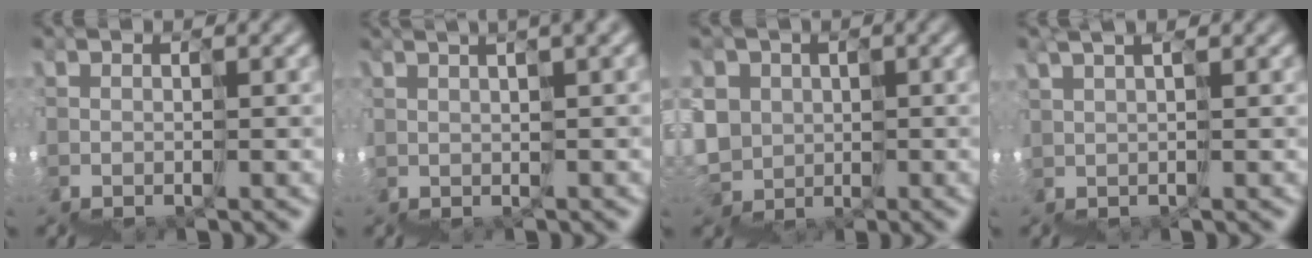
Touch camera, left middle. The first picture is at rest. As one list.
[{"total": 6.0, "force": [3.8, 1.6, 4.4], "torque": [-0.043, 0.046, 0.073]}, {"total": 3.6, "force": [0.9, 2.9, -1.9], "torque": [0.009, 0.020, -0.001]}, {"total": 3.2, "force": [2.9, -0.9, -1.1], "torque": [0.013, 0.028, 0.050]}]